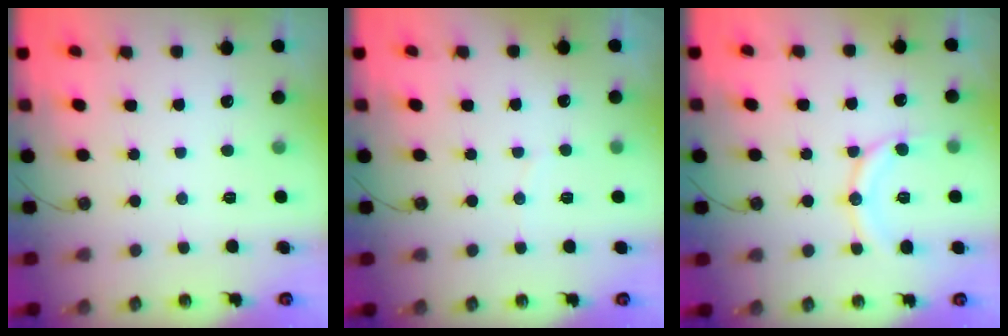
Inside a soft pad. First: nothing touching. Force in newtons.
{"total": 1.8, "press": 1.5, "slide": 1.1}
{"total": 12.2, "press": 12.1, "slide": 1.2}